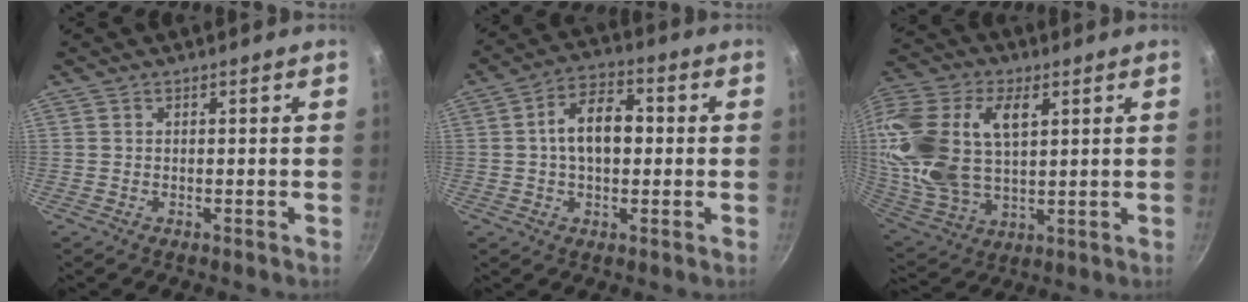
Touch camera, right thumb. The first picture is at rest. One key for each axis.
{"total": 9.7, "fx": 0.6, "fy": 6.0, "fz": 7.6, "tx": -0.102, "ty": 0.024, "tz": -0.001}
{"total": 25.0, "fx": 7.4, "fy": 15.4, "fz": 18.3, "tx": -0.401, "ty": 0.002, "tz": 0.140}